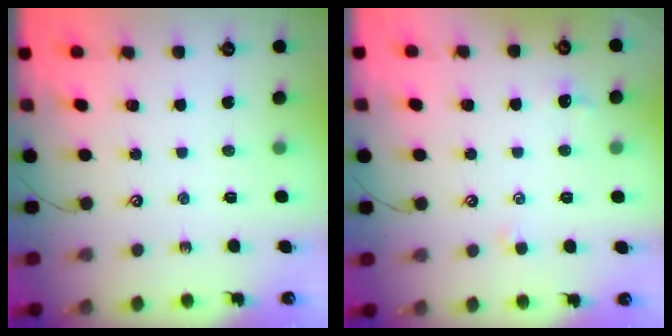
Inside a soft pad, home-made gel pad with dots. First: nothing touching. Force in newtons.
{"total": 1.1, "press": 1.0, "slide": 0.5}